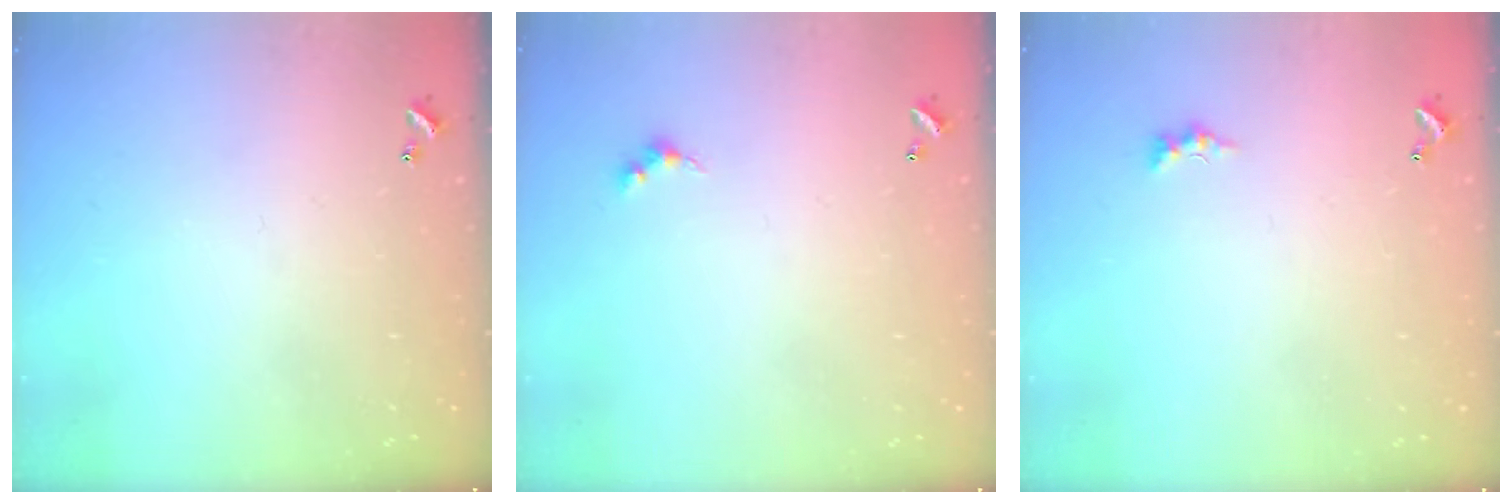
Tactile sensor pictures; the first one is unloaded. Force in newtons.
{"total": 2.5, "press": 2.5, "slide": 0.4}
{"total": 0.0}